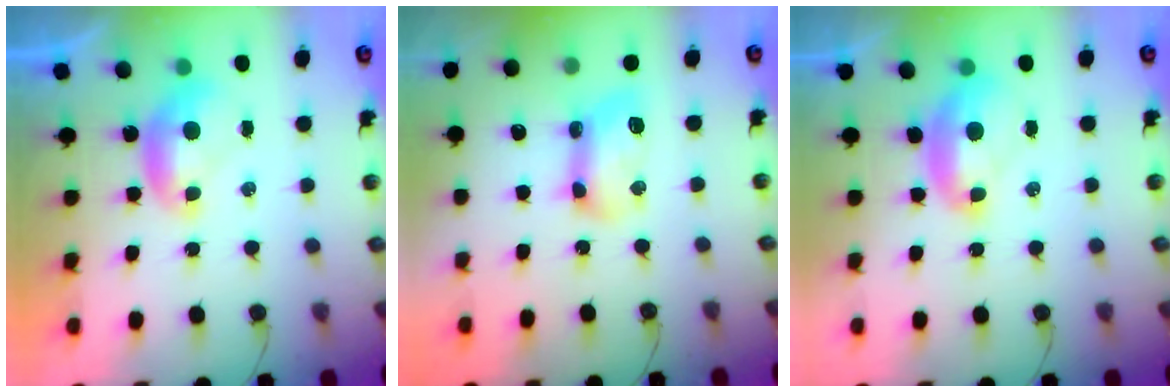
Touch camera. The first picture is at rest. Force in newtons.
{"total": 8.5, "press": 8.4, "slide": 0.5}
{"total": 2.2, "press": 2.1, "slide": 0.7}